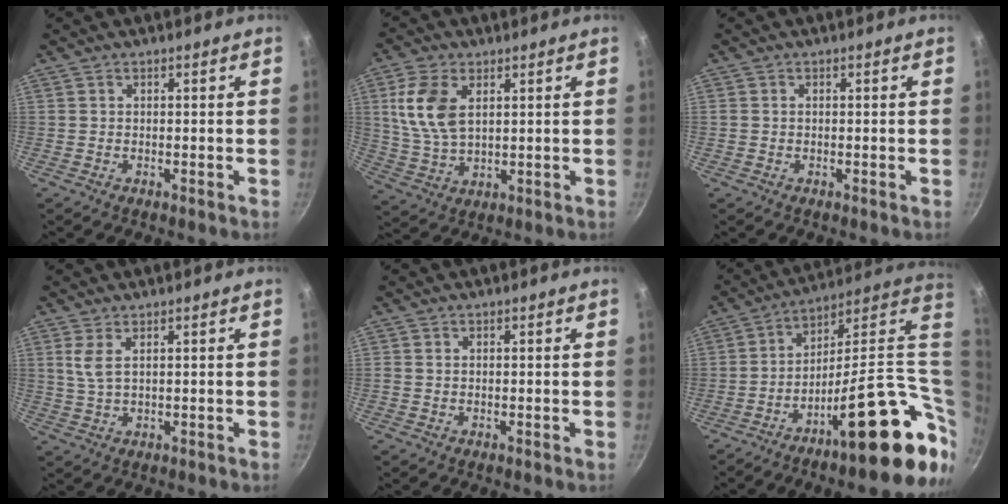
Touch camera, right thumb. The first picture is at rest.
{"total": 10.5, "force": [3.0, 6.2, 8.0], "torque": [-0.156, -0.012, 0.064]}
{"total": 0.6, "force": [-0.1, 0.5, 0.2], "torque": [-0.005, 0.002, -0.002]}
{"total": 3.5, "force": [1.3, 1.3, 3.0], "torque": [-0.065, -0.008, 0.028]}
{"total": 0.5, "force": [0.0, 0.4, 0.3], "torque": [-0.005, 0.003, -0.001]}
{"total": 27.3, "force": [-3.6, 8.6, 25.6], "torque": [-0.318, -0.006, -0.052]}